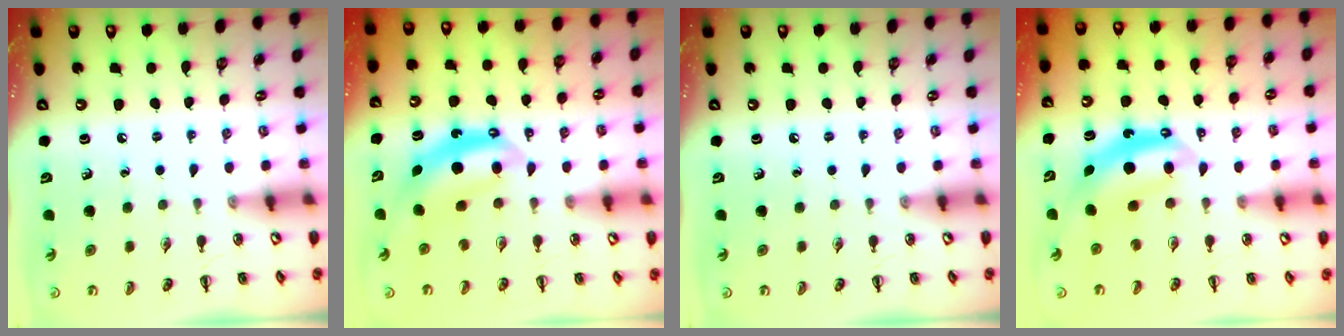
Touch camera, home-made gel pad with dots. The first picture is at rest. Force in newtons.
{"total": 6.7, "press": 6.6, "slide": 1.2}
{"total": 0.0}
{"total": 6.7, "press": 6.6, "slide": 1.2}